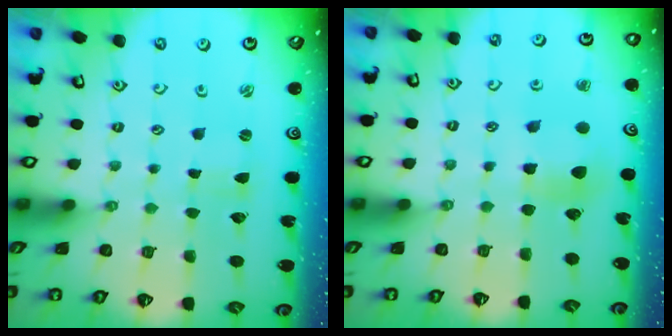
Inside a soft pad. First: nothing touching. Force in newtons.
{"total": 6.1, "press": 6.1, "slide": 0.2}